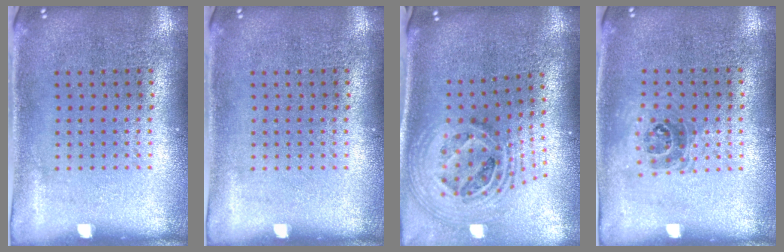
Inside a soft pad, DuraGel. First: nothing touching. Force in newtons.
{"total": 0.0}
{"total": 2.3, "press": 1.7, "slide": 1.5}
{"total": 1.1, "press": 0.9, "slide": 0.6}